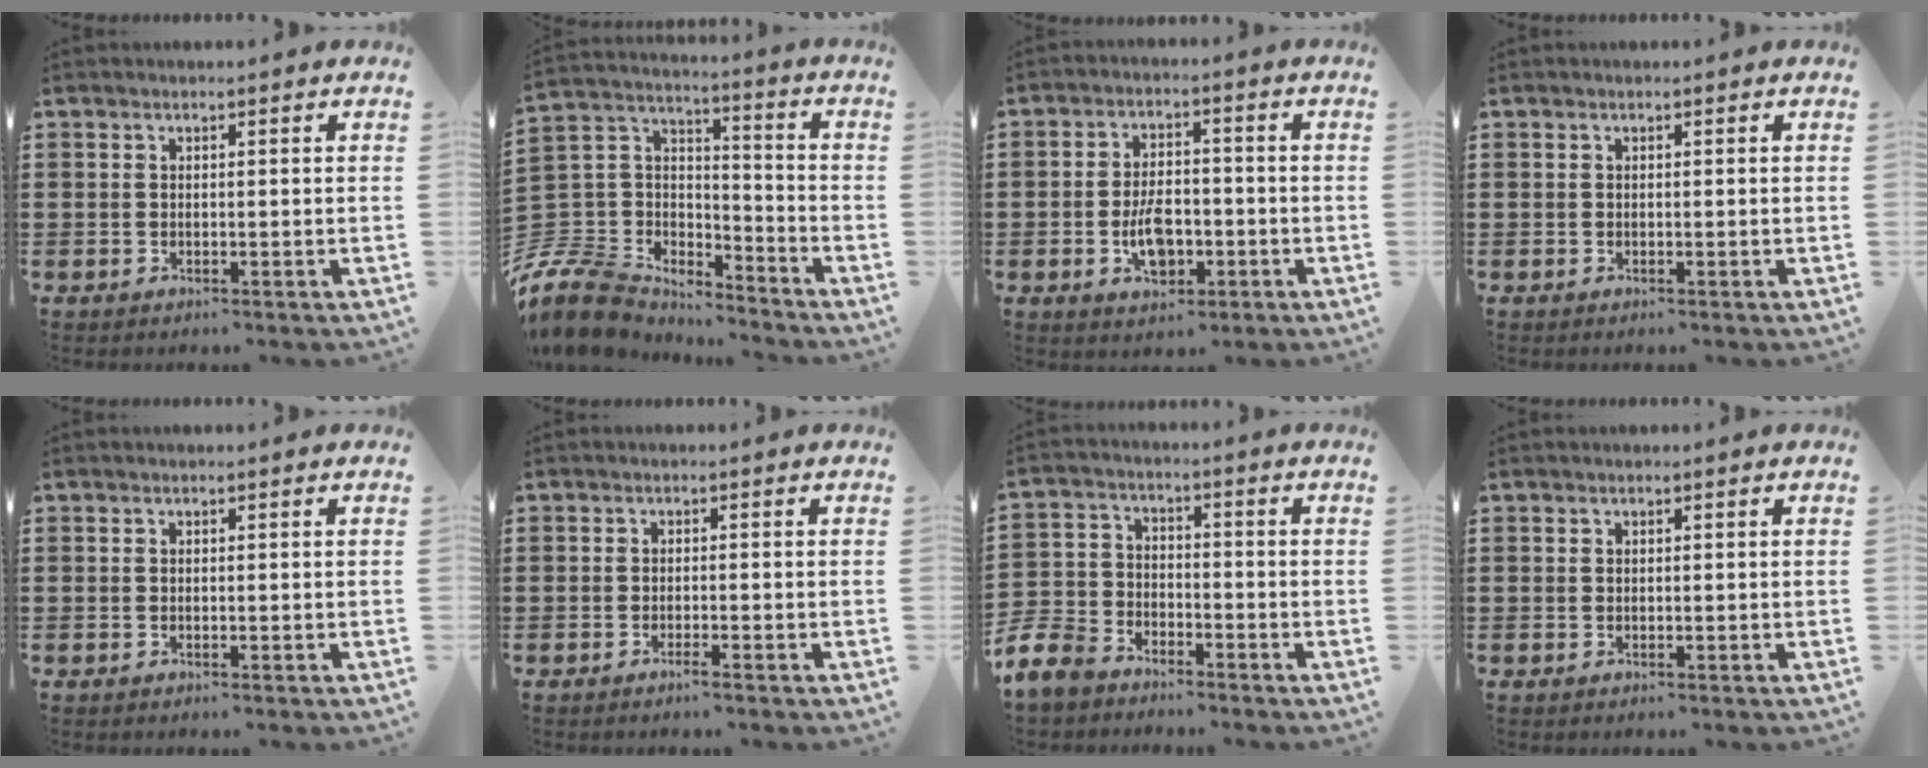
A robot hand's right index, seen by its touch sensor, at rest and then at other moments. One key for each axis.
{"total": 10.2, "fx": -8.5, "fy": 5.1, "fz": 2.5, "tx": -0.100, "ty": 0.007, "tz": -0.173}
{"total": 6.1, "fx": -1.8, "fy": 3.4, "fz": 4.7, "tx": -0.087, "ty": 0.003, "tz": -0.034}
{"total": 0.0}
{"total": 0.0}
{"total": 1.2, "fx": -0.9, "fy": -0.1, "fz": 0.8, "tx": -0.013, "ty": -0.005, "tz": -0.016}
{"total": 7.2, "fx": -6.5, "fy": 2.6, "fz": 1.8, "tx": -0.066, "ty": 0.007, "tz": -0.135}
{"total": 0.0}